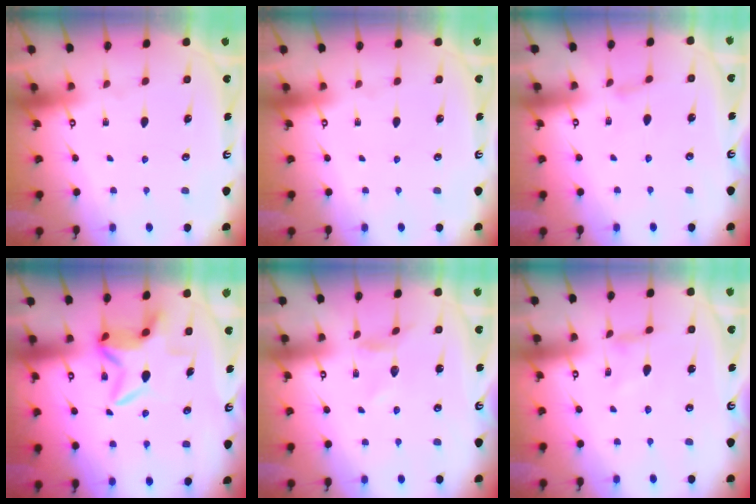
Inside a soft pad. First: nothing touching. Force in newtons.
{"total": 0.0}
{"total": 1.9, "press": 1.9, "slide": 0.3}
{"total": 5.6, "press": 5.5, "slide": 1.3}
{"total": 2.2, "press": 2.2, "slide": 0.1}
{"total": 0.0}